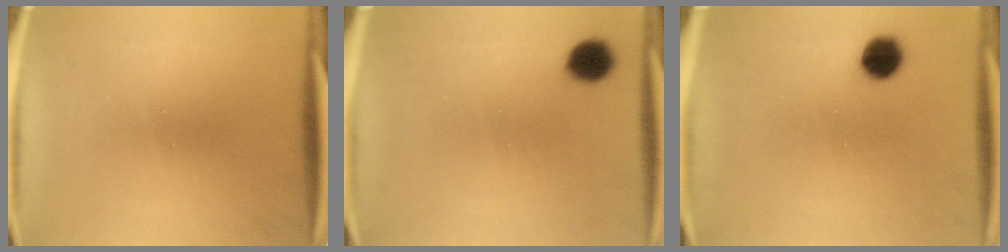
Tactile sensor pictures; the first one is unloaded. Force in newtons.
{"total": 5.3}
{"total": 4.7}